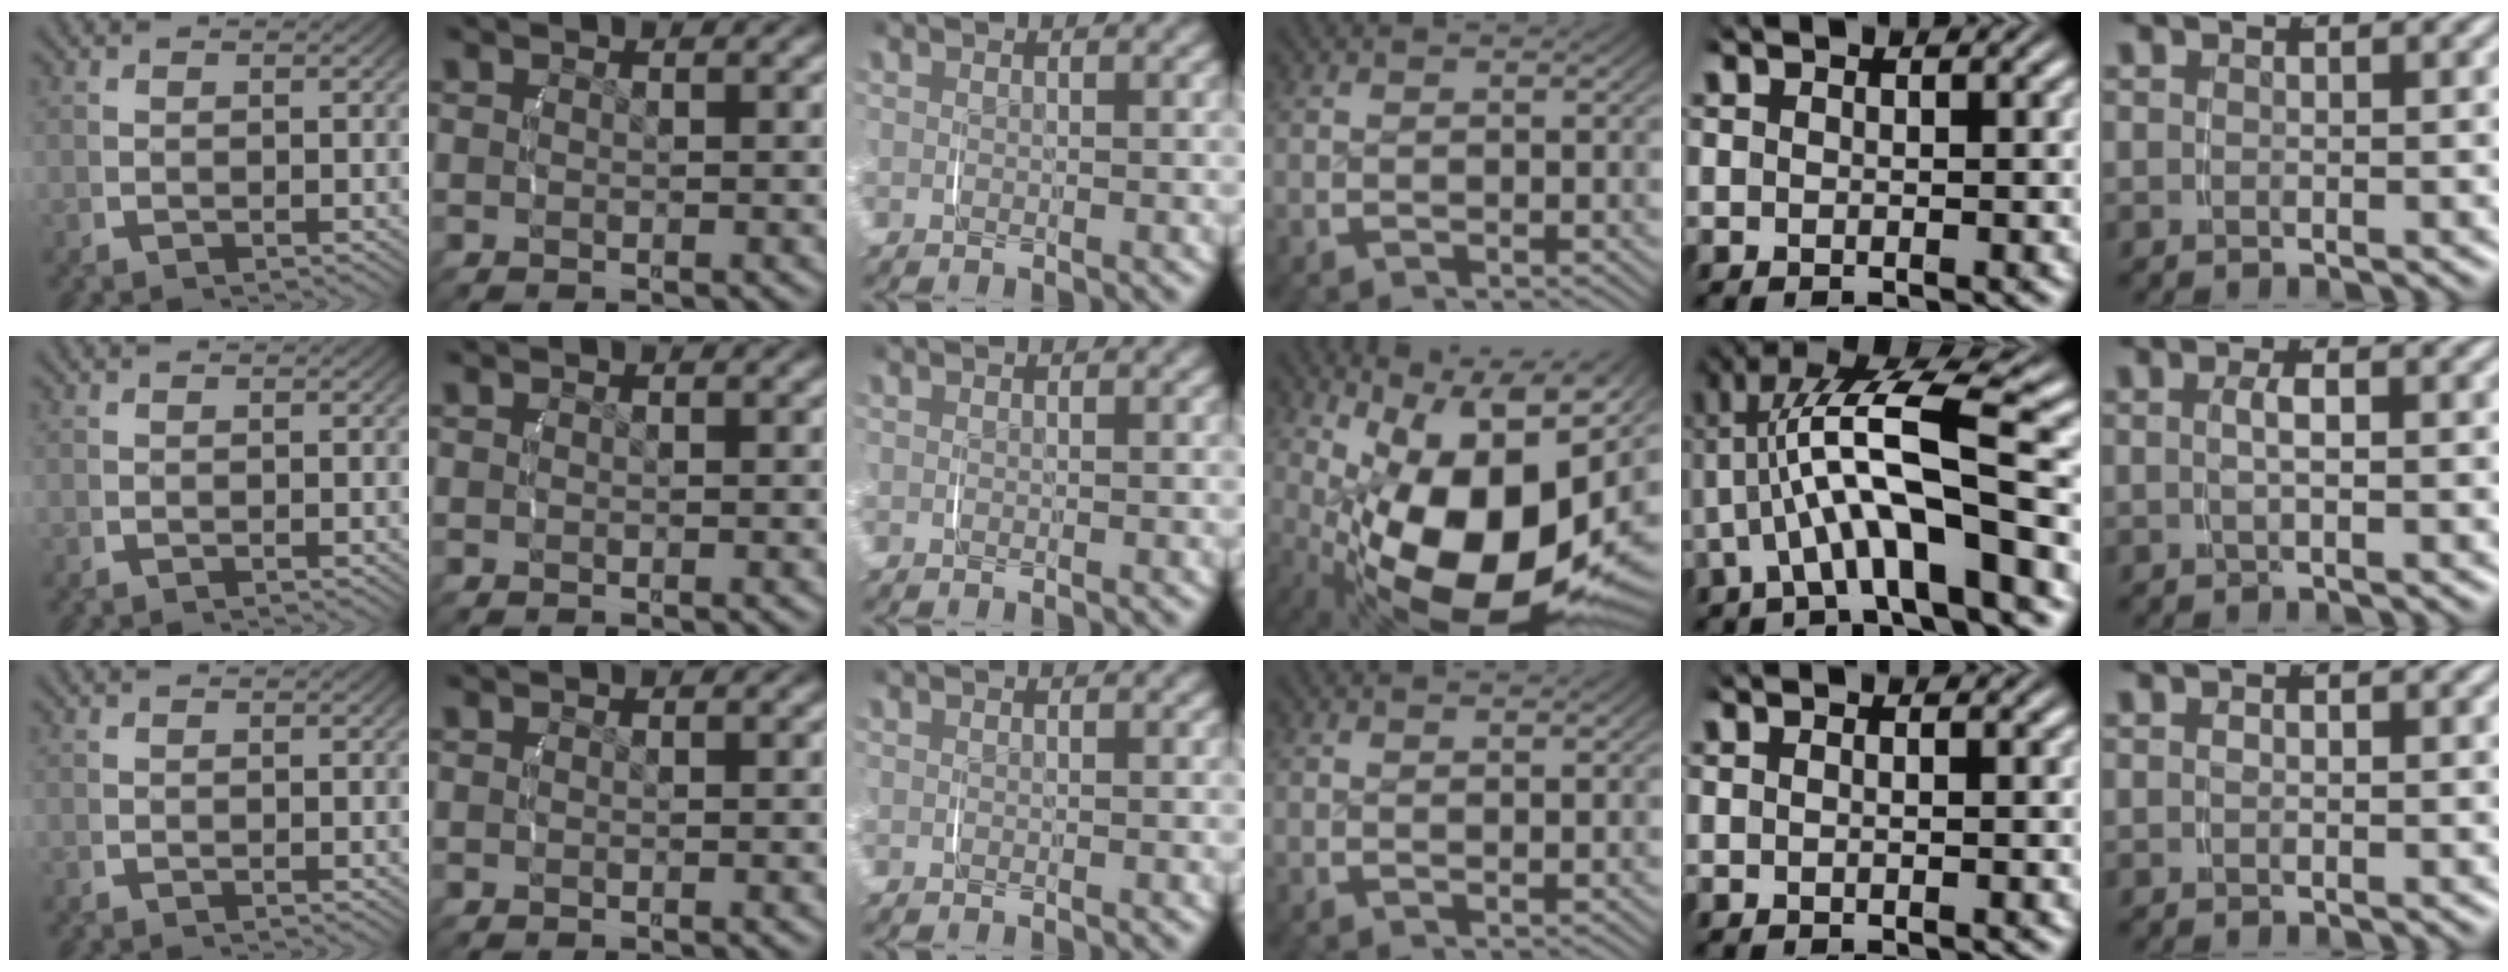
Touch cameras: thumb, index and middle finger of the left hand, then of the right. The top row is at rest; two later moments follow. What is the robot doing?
{"motion": "lift_and_place", "object": "camera"}